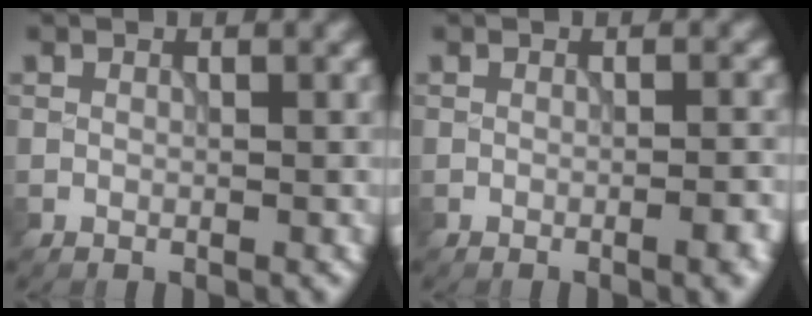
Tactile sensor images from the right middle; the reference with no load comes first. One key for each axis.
{"total": 2.3, "fx": -0.9, "fy": 0.6, "fz": 2.1, "tx": -0.021, "ty": 0.004, "tz": -0.015}